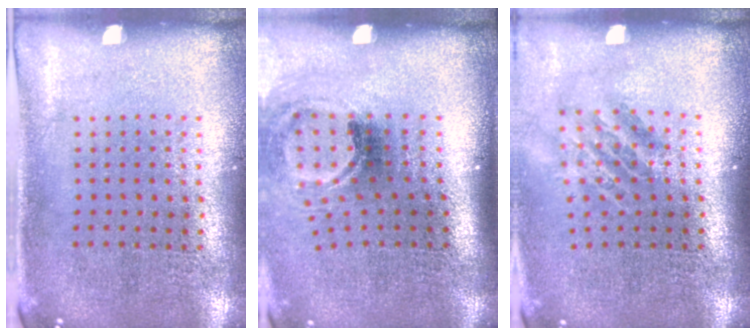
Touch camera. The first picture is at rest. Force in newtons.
{"total": 2.0, "press": 1.2, "slide": 1.6}
{"total": 1.6, "press": 1.2, "slide": 1.1}